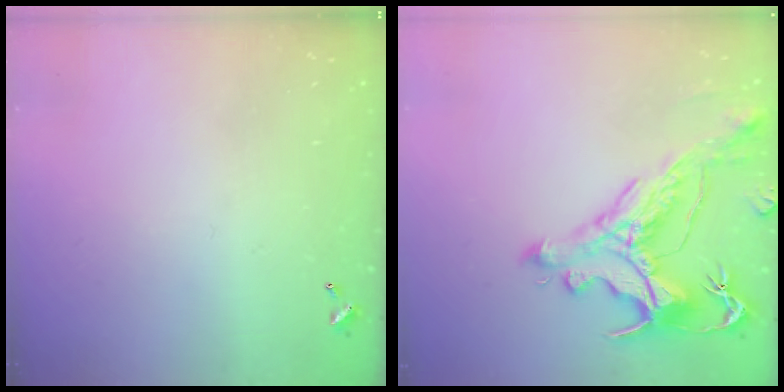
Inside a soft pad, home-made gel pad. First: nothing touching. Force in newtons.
{"total": 3.7, "press": 3.3, "slide": 1.7}